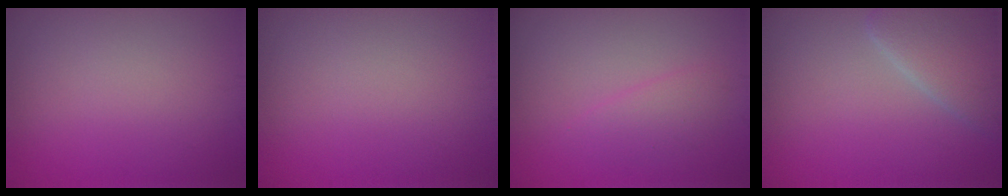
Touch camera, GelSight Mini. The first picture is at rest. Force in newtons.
{"total": 0.0}
{"total": 1.6, "press": 1.6, "slide": 0.1}
{"total": 4.0, "press": 4.0, "slide": 0.2}